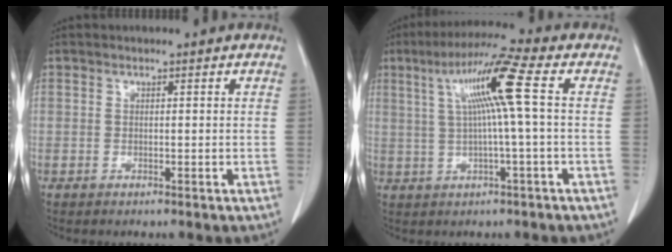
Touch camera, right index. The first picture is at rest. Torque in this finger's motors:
{"motor_torque": [1.05, 0.13, 0.53, 0.15]}